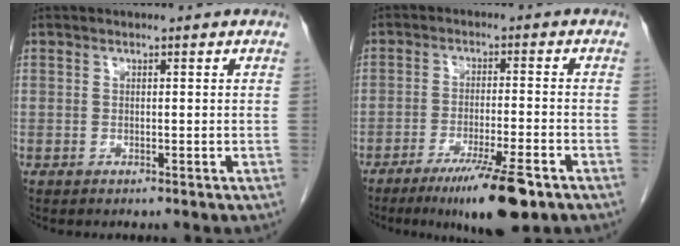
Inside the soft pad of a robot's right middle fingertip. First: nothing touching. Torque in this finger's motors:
{"motor_torque": [1.09, -1.05, 0.13, 0.07]}